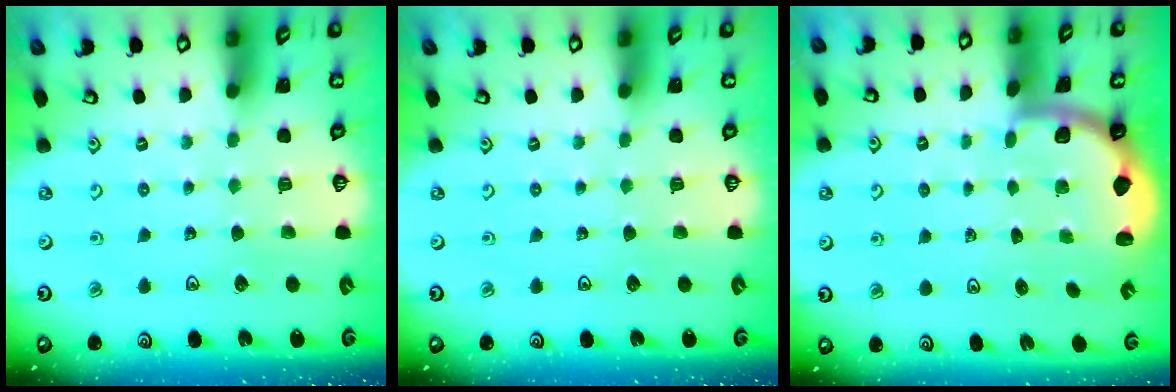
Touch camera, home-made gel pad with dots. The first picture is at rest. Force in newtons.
{"total": 0.0}
{"total": 1.7, "press": 1.7, "slide": 0.3}